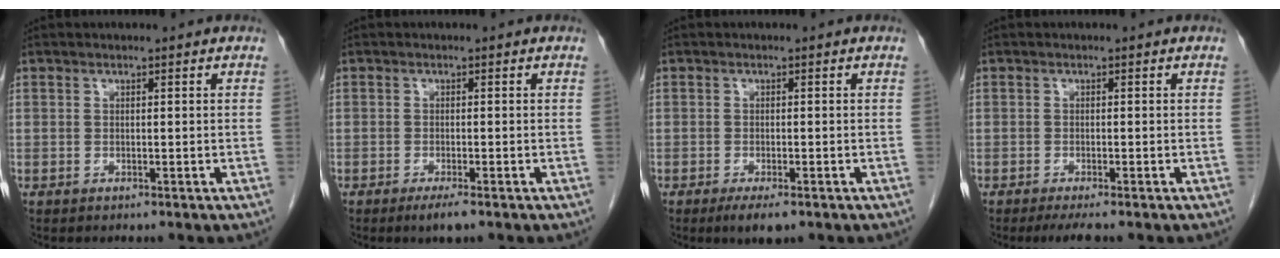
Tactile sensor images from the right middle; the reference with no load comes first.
{"total": 2.4, "force": [-1.6, 0.2, 1.8], "torque": [-0.032, -0.005, -0.027]}
{"total": 3.4, "force": [-2.2, 0.8, 2.5], "torque": [-0.039, -0.005, -0.032]}
{"total": 2.9, "force": [-2.2, 0.1, 1.8], "torque": [-0.028, -0.006, -0.036]}